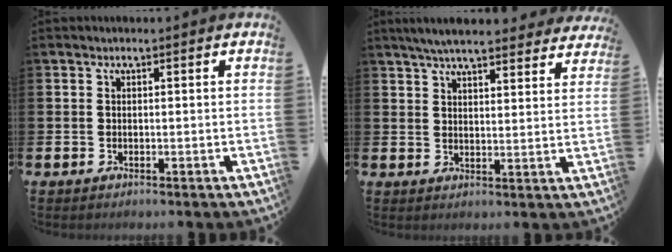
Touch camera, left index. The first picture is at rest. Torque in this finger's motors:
{"motor_torque": [1.01, -1.14, 0.18, 0.07]}